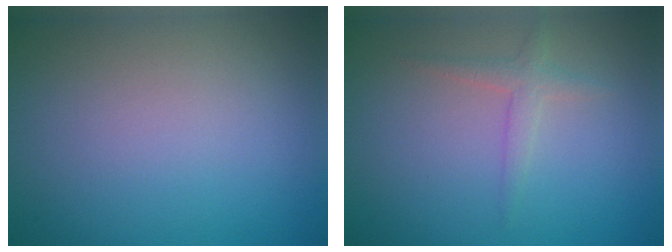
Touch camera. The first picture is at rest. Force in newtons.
{"total": 1.6, "press": 1.6, "slide": 0.0}